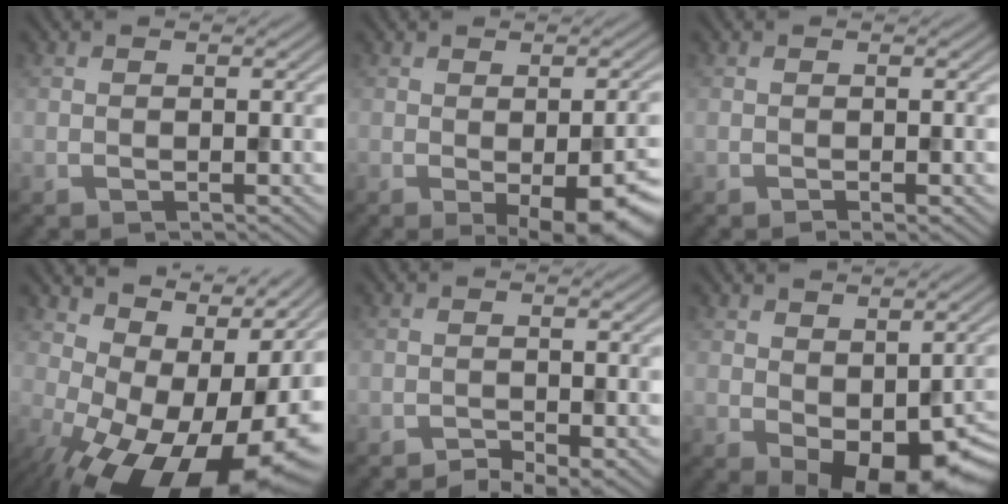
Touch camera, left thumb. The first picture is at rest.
{"total": 8.2, "force": [-2.6, 2.8, 7.3], "torque": [-0.096, -0.019, -0.021]}
{"total": 0.9, "force": [-0.5, 0.1, 0.8], "torque": [-0.013, -0.005, -0.008]}
{"total": 17.2, "force": [-2.1, 8.9, 14.6], "torque": [-0.180, -0.010, -0.005]}
{"total": 2.9, "force": [-2.2, 0.6, 1.7], "torque": [-0.028, -0.002, -0.036]}
{"total": 9.3, "force": [-2.5, 5.2, 7.2], "torque": [-0.096, -0.031, -0.017]}